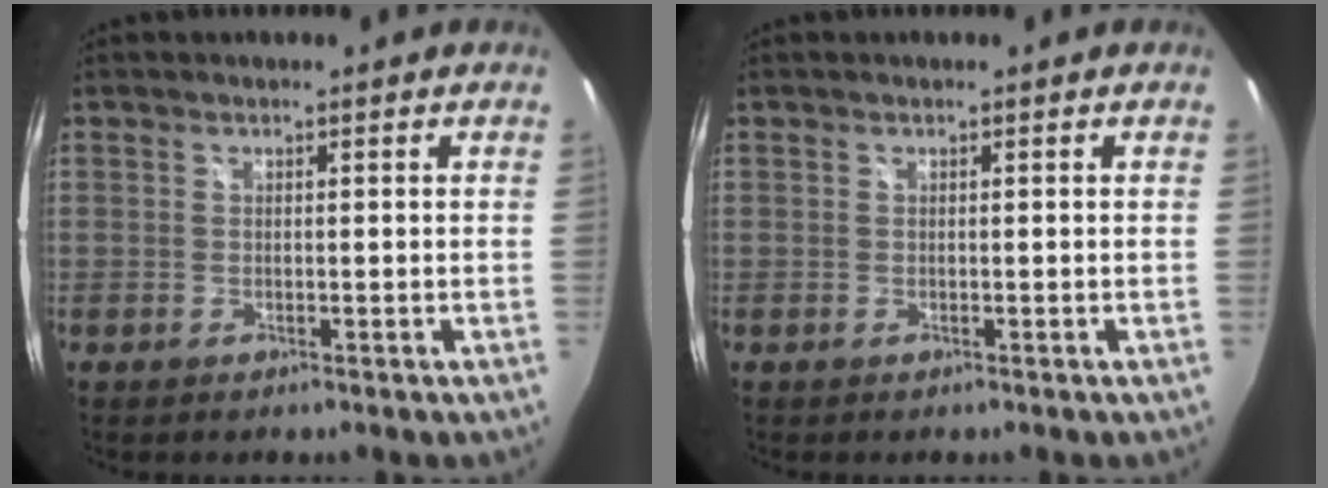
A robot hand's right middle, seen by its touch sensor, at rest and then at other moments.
{"total": 0.0}